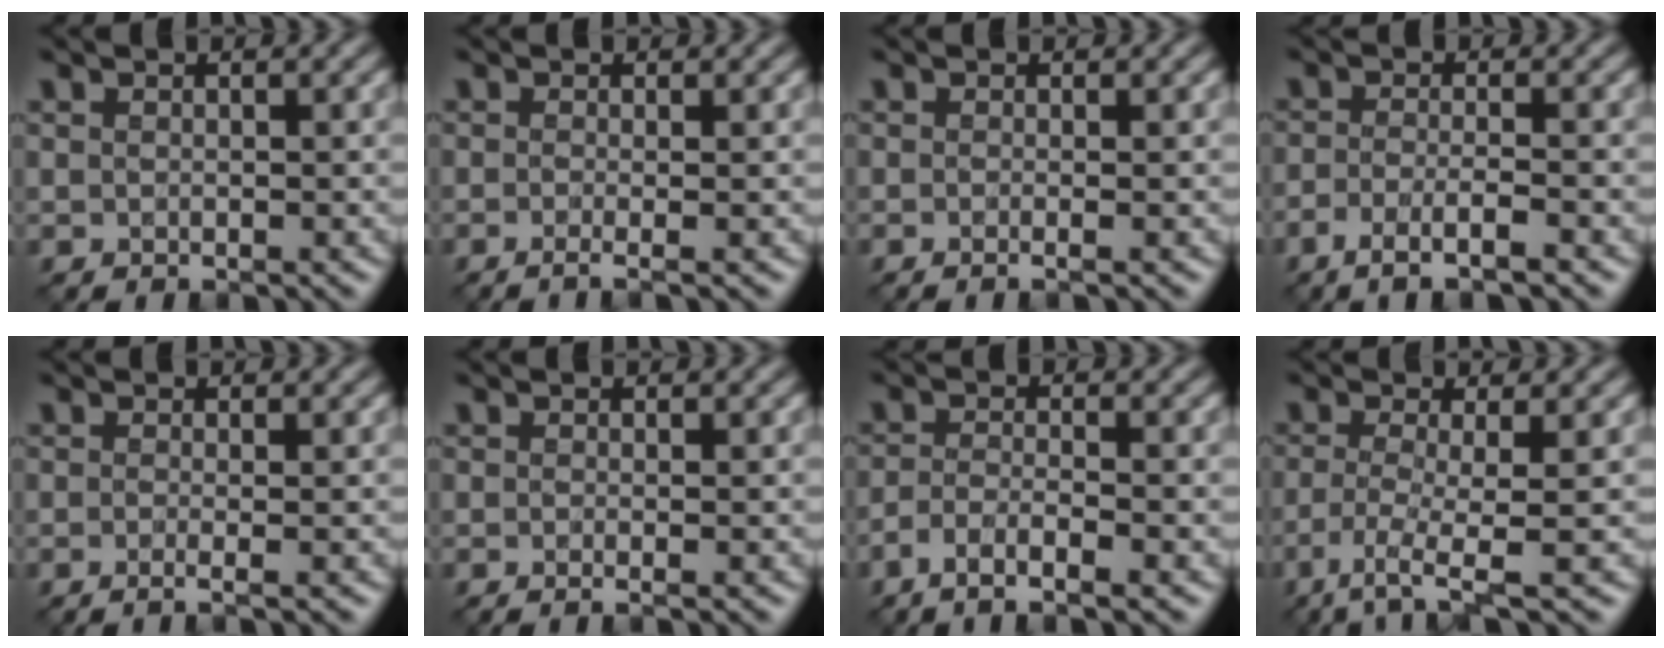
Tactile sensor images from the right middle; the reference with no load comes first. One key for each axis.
{"total": 2.0, "fx": -0.6, "fy": 0.7, "fz": 1.8, "tx": -0.018, "ty": -0.007, "tz": -0.019}
{"total": 1.4, "fx": -0.3, "fy": 0.6, "fz": 1.2, "tx": -0.011, "ty": -0.010, "tz": -0.019}
{"total": 3.6, "fx": -2.2, "fy": 0.7, "fz": 2.7, "tx": -0.052, "ty": -0.006, "tz": -0.048}
{"total": 2.0, "fx": -0.4, "fy": 0.9, "fz": 1.8, "tx": -0.018, "ty": -0.010, "tz": -0.022}
{"total": 1.5, "fx": -0.4, "fy": 0.6, "fz": 1.3, "tx": -0.011, "ty": -0.009, "tz": -0.017}
{"total": 3.4, "fx": -2.2, "fy": 0.7, "fz": 2.4, "tx": -0.049, "ty": -0.004, "tz": -0.050}
{"total": 4.0, "fx": -1.9, "fy": 0.5, "fz": 3.5, "tx": -0.070, "ty": -0.012, "tz": -0.047}